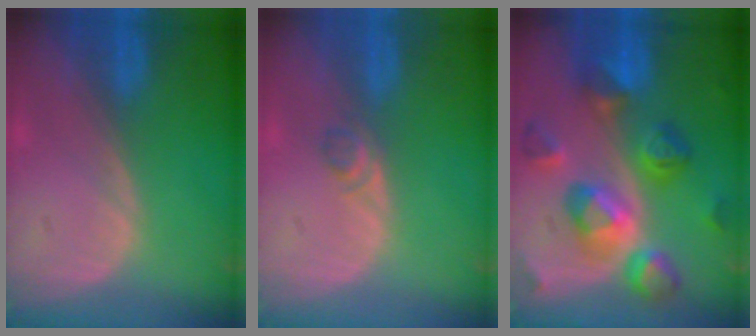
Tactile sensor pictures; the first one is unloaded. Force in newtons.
{"total": 1.8, "press": 1.5, "slide": 0.9}
{"total": 11.4, "press": 11.4, "slide": 1.0}